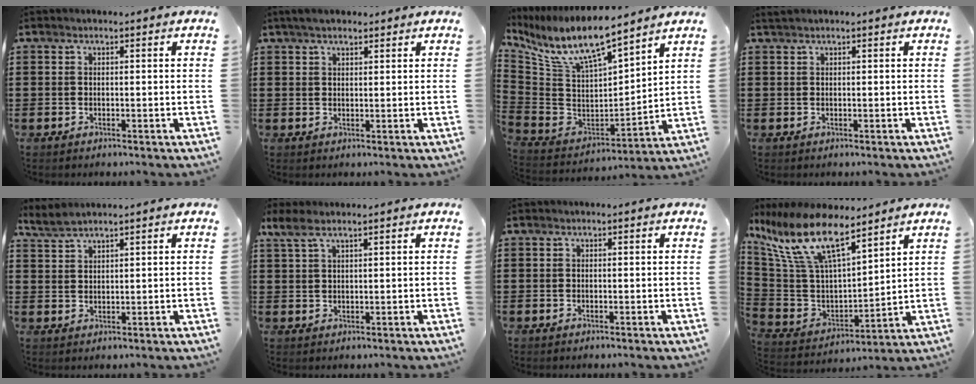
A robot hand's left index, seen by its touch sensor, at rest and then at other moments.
{"total": 2.2, "force": [1.8, 0.8, 1.2], "torque": [-0.027, 0.006, 0.033]}
{"total": 10.5, "force": [8.2, 2.2, 6.2], "torque": [-0.154, -0.055, 0.143]}
{"total": 0.5, "force": [0.4, 0.0, 0.4], "torque": [-0.008, 0.000, 0.007]}
{"total": 2.2, "force": [1.9, 0.1, 1.0], "torque": [-0.025, 0.001, 0.037]}
{"total": 3.3, "force": [2.0, 0.8, 2.5], "torque": [-0.055, 0.002, 0.037]}
{"total": 0.0}
{"total": 13.6, "force": [8.2, 4.9, 9.7], "torque": [-0.230, -0.045, 0.142]}